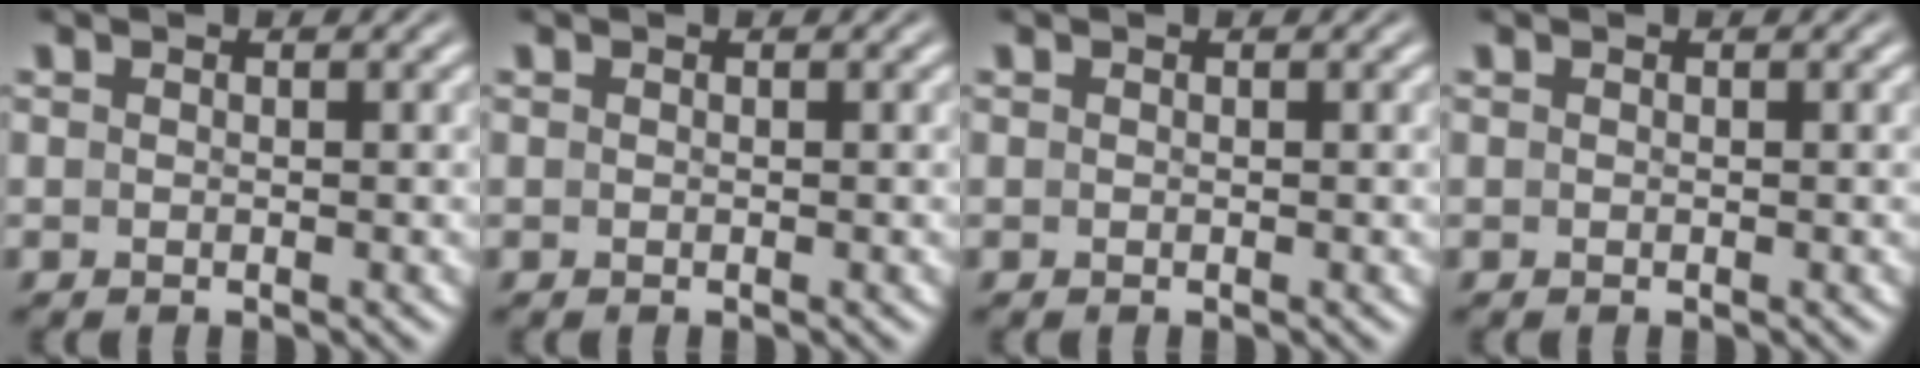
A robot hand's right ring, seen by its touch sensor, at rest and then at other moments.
{"total": 0.0}
{"total": 0.0}
{"total": 0.0}